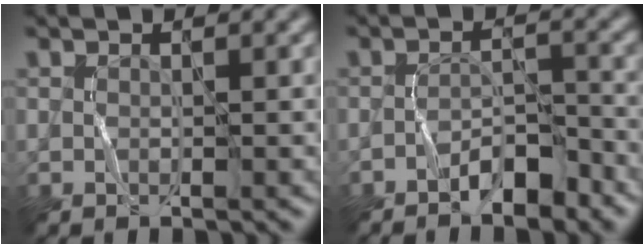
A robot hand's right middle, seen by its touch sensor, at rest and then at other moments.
{"total": 3.4, "force": [-2.7, 0.9, 1.9], "torque": [-0.027, 0.016, -0.048]}